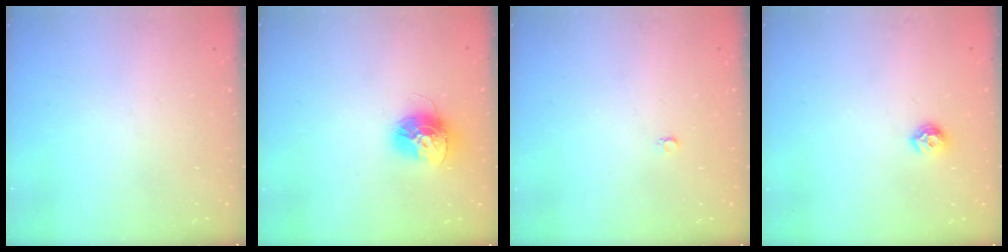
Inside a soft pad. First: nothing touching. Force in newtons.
{"total": 13.8, "press": 13.7, "slide": 1.3}
{"total": 2.6, "press": 2.6, "slide": 0.3}
{"total": 7.5, "press": 7.4, "slide": 0.7}